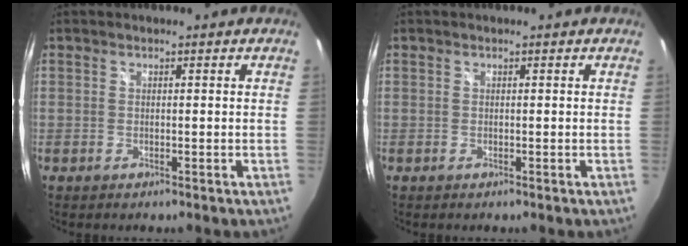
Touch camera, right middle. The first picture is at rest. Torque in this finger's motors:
{"motor_torque": [-0.05, -0.04, -0.02, -0.01]}